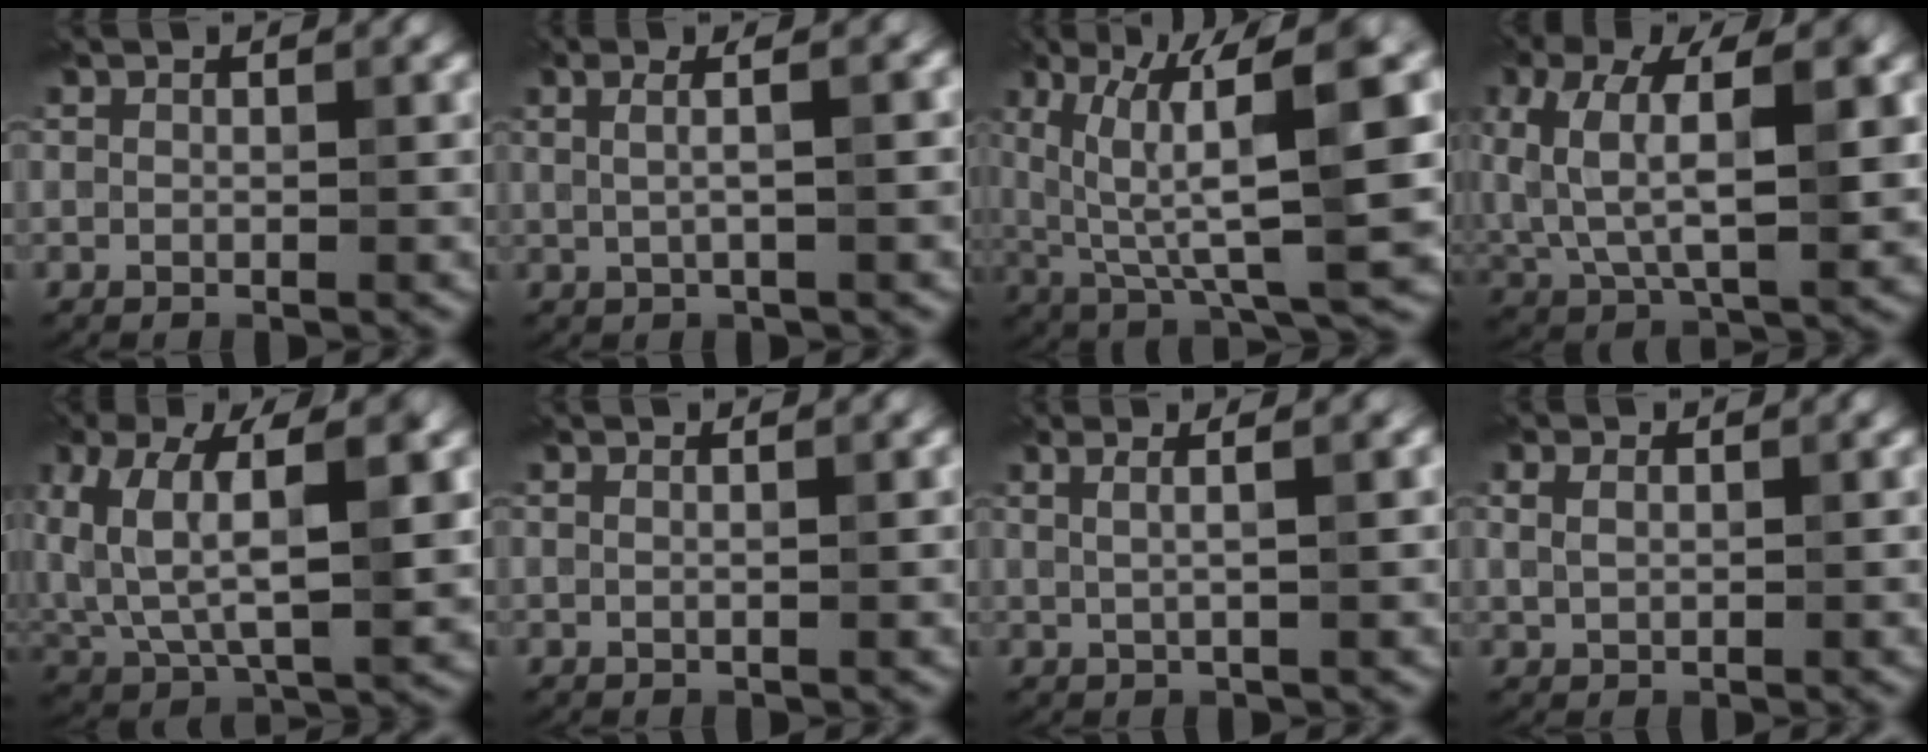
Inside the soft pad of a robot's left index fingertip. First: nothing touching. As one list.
[{"total": 4.6, "force": [1.4, 1.8, 4.0], "torque": [-0.046, 0.014, -0.006]}, {"total": 12.3, "force": [3.4, 2.9, 11.5], "torque": [-0.184, 0.008, 0.067]}, {"total": 10.3, "force": [1.6, 4.9, 8.9], "torque": [-0.168, 0.002, 0.022]}, {"total": 11.4, "force": [2.1, 5.2, 9.9], "torque": [-0.187, 0.008, 0.034]}, {"total": 1.6, "force": [0.7, 0.8, 1.2], "torque": [-0.003, -0.002, -0.008]}, {"total": 4.1, "force": [1.7, 1.6, 3.3], "torque": [-0.031, 0.015, -0.006]}, {"total": 1.7, "force": [0.7, 1.1, 1.1], "torque": [-0.025, 0.001, 0.017]}]